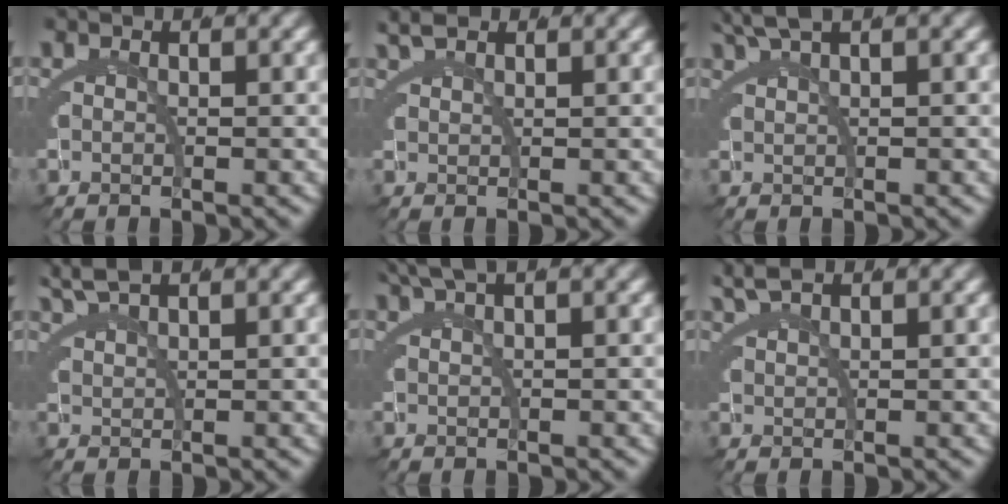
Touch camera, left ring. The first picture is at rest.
{"total": 2.7, "force": [2.4, 0.7, 1.1], "torque": [-0.015, 0.013, 0.037]}
{"total": 2.6, "force": [2.4, -0.4, 1.0], "torque": [-0.017, 0.016, 0.043]}
{"total": 2.6, "force": [2.5, -0.9, 0.5], "torque": [-0.007, 0.010, 0.048]}
{"total": 2.6, "force": [2.3, 0.1, 1.2], "torque": [-0.026, 0.018, 0.039]}
{"total": 2.3, "force": [2.2, -0.2, 0.6], "torque": [-0.011, 0.012, 0.040]}